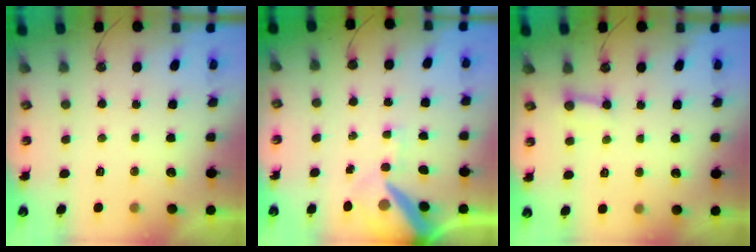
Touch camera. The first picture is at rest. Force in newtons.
{"total": 14.8, "press": 14.7, "slide": 2.0}
{"total": 2.5, "press": 2.5, "slide": 0.1}